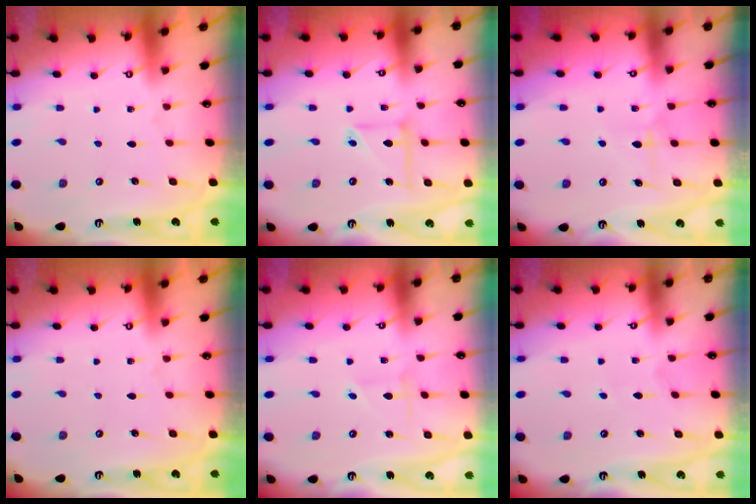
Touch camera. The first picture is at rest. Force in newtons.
{"total": 6.8, "press": 6.8, "slide": 0.3}
{"total": 6.3, "press": 6.2, "slide": 0.7}
{"total": 0.0}
{"total": 1.4, "press": 1.4, "slide": 0.1}
{"total": 2.3, "press": 2.2, "slide": 0.2}